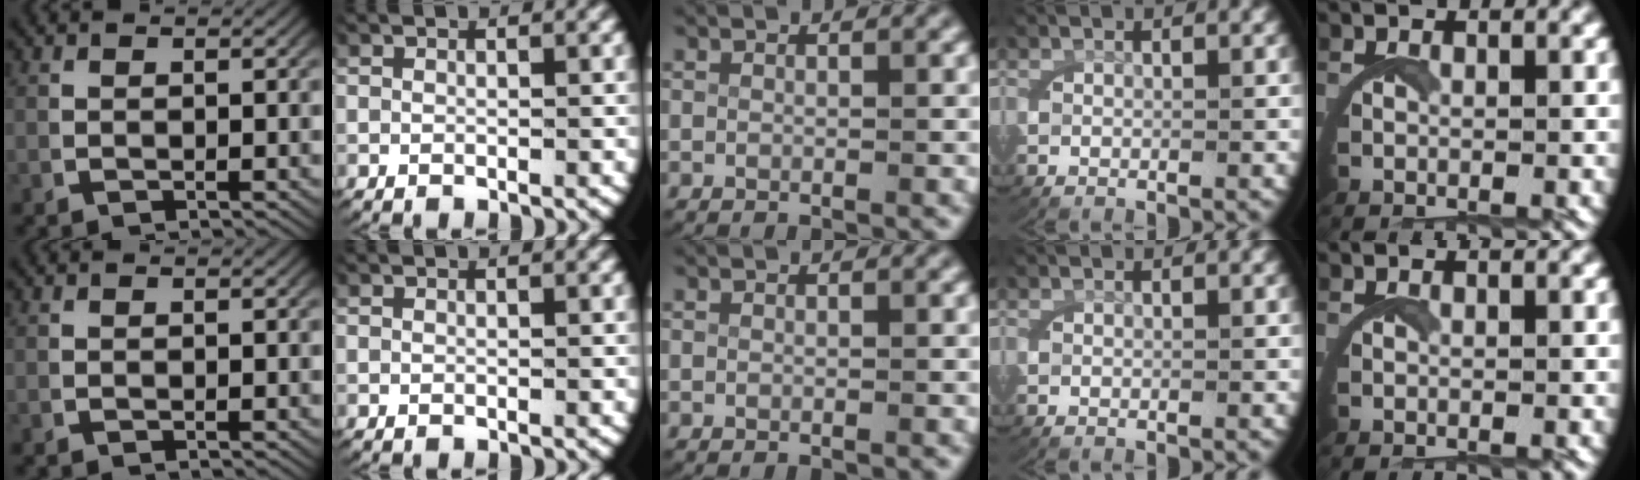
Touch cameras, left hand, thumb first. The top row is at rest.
{}